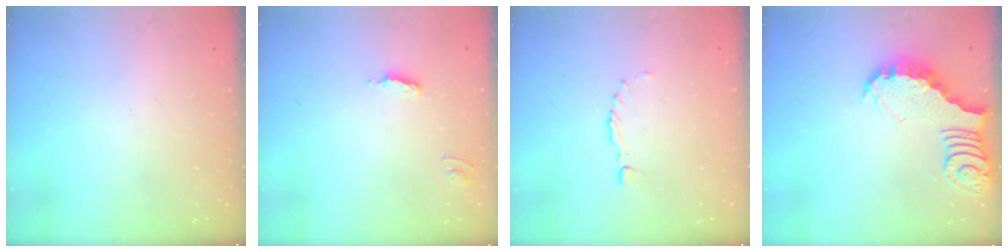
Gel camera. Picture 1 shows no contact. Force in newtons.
{"total": 3.2, "press": 3.2, "slide": 0.2}
{"total": 0.0}
{"total": 3.9, "press": 3.9, "slide": 0.4}